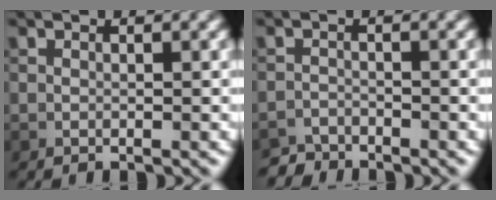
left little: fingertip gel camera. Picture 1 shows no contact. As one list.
[{"total": 2.0, "force": [-1.9, 0.4, -0.1], "torque": [0.004, 0.002, -0.040]}]